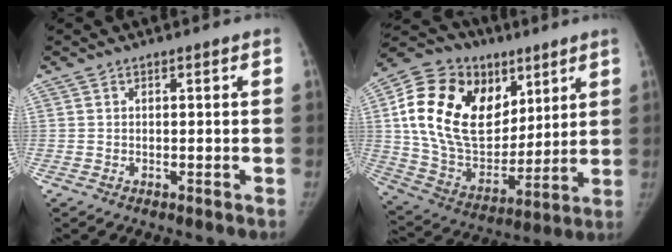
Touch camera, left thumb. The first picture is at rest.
{"total": 27.1, "force": [9.6, 18.5, 17.3], "torque": [-0.296, -0.004, 0.177]}